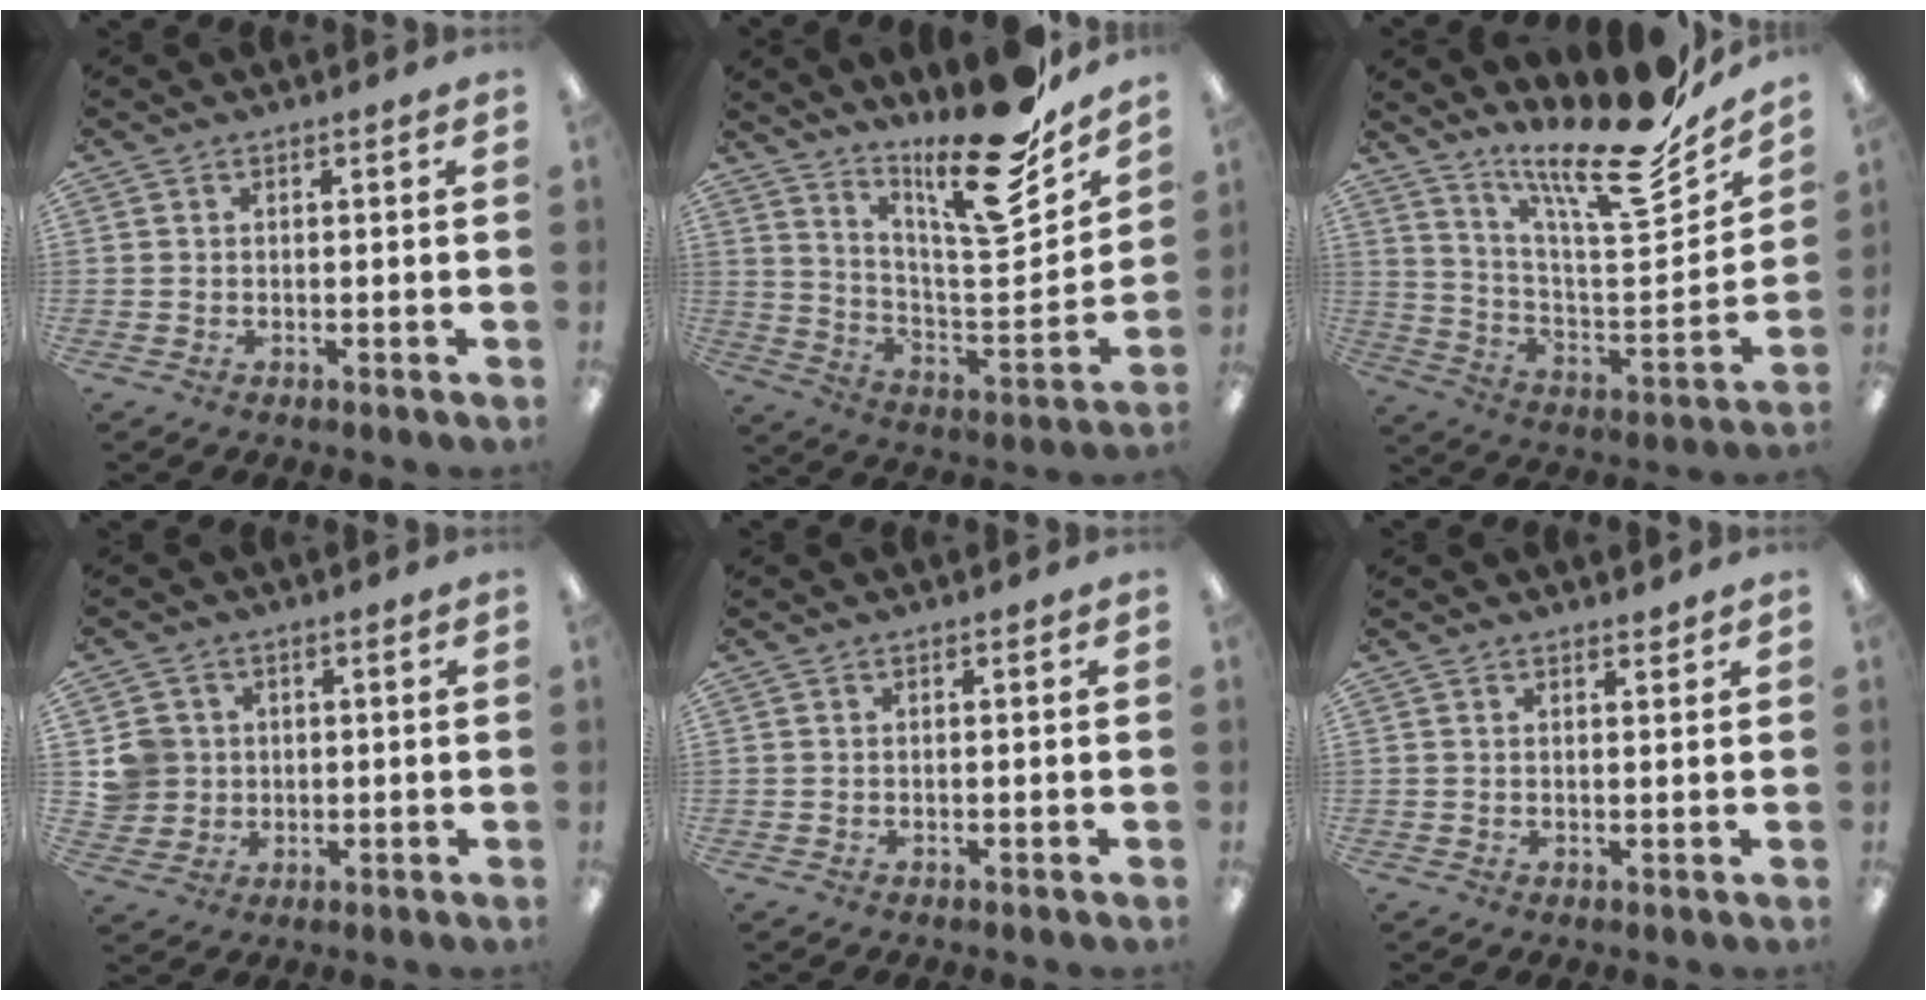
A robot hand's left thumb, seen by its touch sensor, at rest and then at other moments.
{"total": 21.4, "force": [17.0, 3.9, 12.4], "torque": [-0.185, -0.133, 0.272]}
{"total": 23.0, "force": [17.5, 5.4, 13.9], "torque": [-0.215, -0.131, 0.286]}
{"total": 6.5, "force": [1.1, 6.3, 1.2], "torque": [-0.032, 0.006, 0.023]}
{"total": 0.0}
{"total": 1.5, "force": [1.3, 0.4, 0.5], "torque": [-0.001, -0.005, 0.023]}